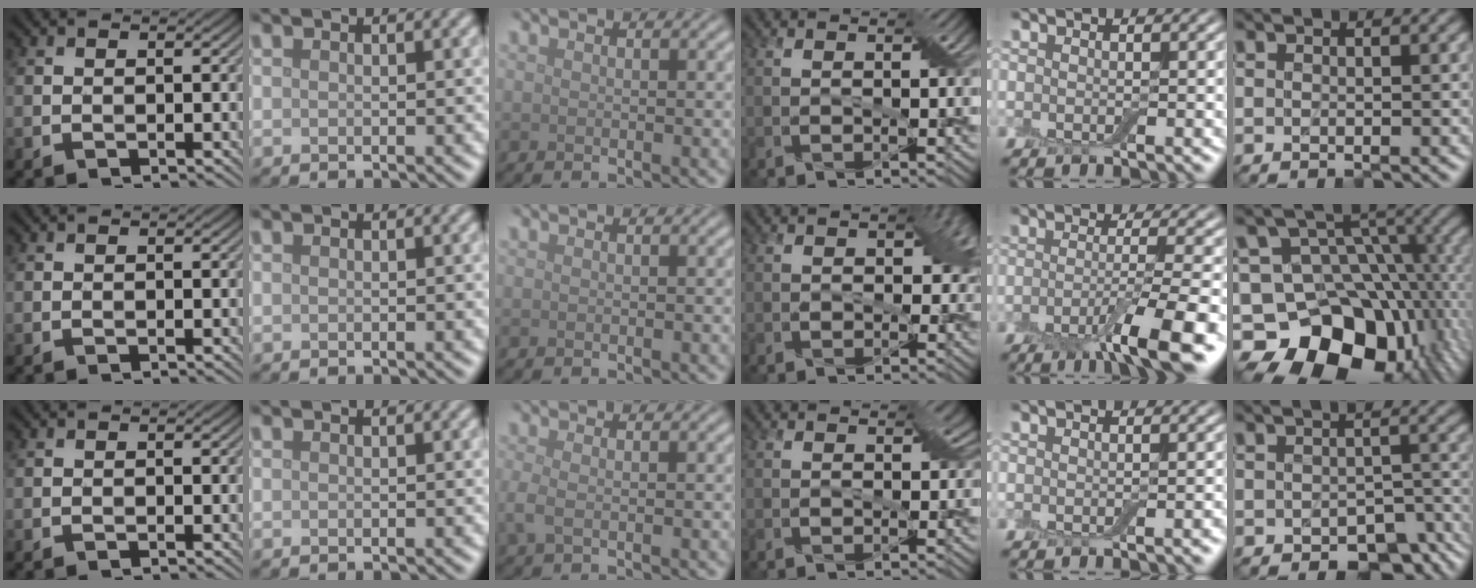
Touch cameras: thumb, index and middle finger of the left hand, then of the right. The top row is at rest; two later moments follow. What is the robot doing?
{"motion": "wrap", "object": "cling film"}